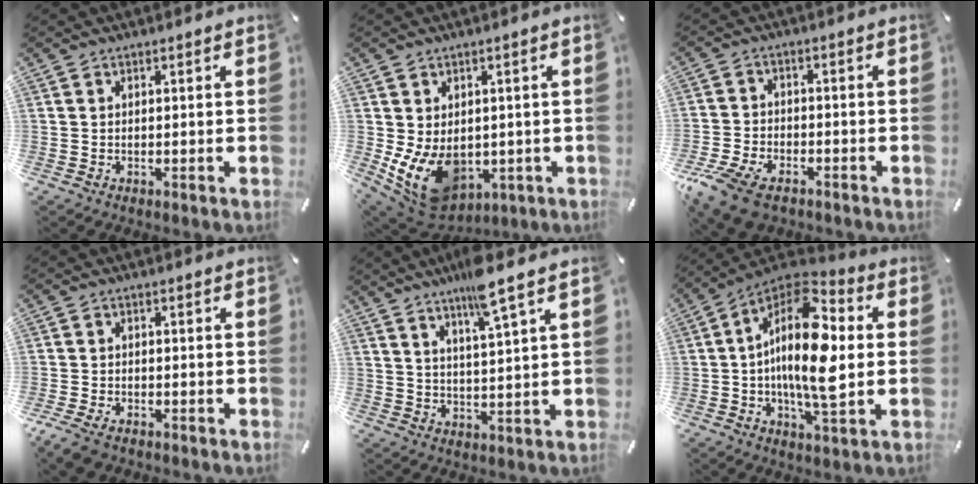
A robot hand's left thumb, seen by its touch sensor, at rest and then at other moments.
{"total": 11.7, "force": [-2.6, 8.9, 7.1], "torque": [-0.134, -0.002, -0.040]}
{"total": 9.3, "force": [-6.3, 4.8, 4.9], "torque": [-0.109, 0.024, -0.119]}
{"total": 3.4, "force": [-2.4, 1.8, 1.6], "torque": [-0.047, 0.006, -0.051]}
{"total": 8.4, "force": [6.1, 0.2, 5.8], "torque": [-0.105, -0.025, 0.102]}
{"total": 18.8, "force": [0.1, 7.7, 17.2], "torque": [-0.347, -0.019, -0.009]}